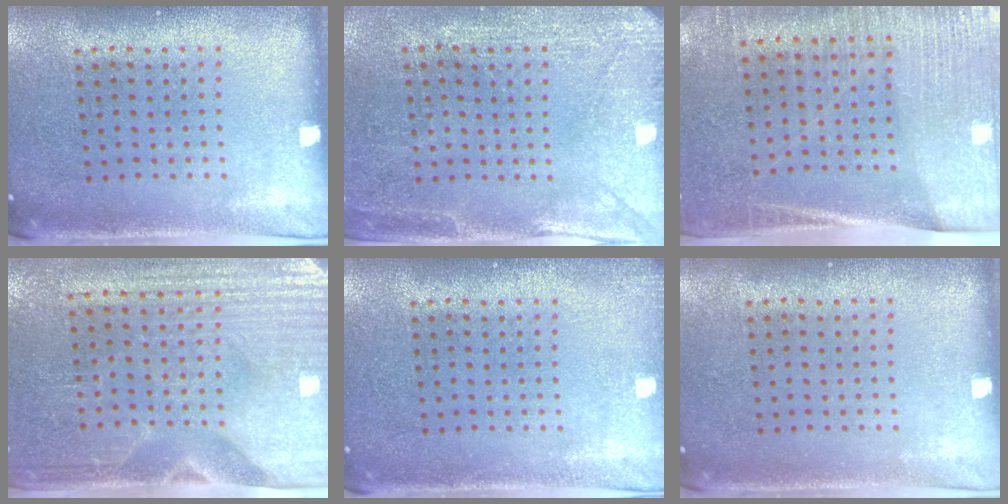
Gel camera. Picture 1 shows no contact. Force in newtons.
{"total": 2.9, "press": 2.8, "slide": 0.7}
{"total": 3.1, "press": 2.8, "slide": 1.3}
{"total": 3.4, "press": 3.1, "slide": 1.4}
{"total": 1.0, "press": 1.0, "slide": 0.3}
{"total": 0.0}